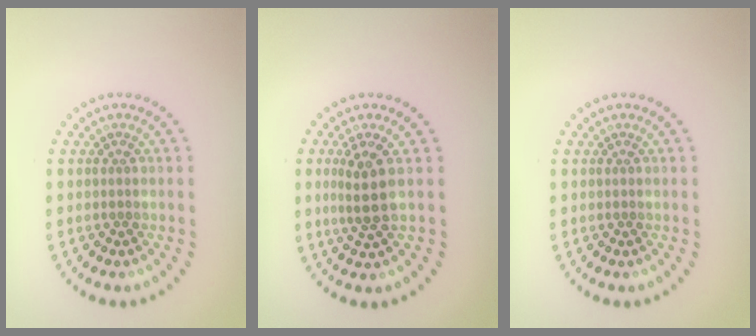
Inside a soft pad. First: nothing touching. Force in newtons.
{"total": 3.0, "press": 2.5, "slide": 1.7}
{"total": 0.0}